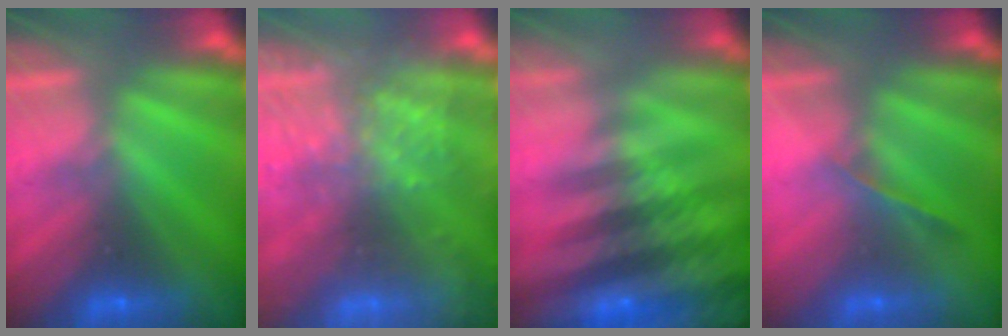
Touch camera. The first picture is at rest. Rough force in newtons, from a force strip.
{"total": 7.6}
{"total": 9.6}
{"total": 1.2}